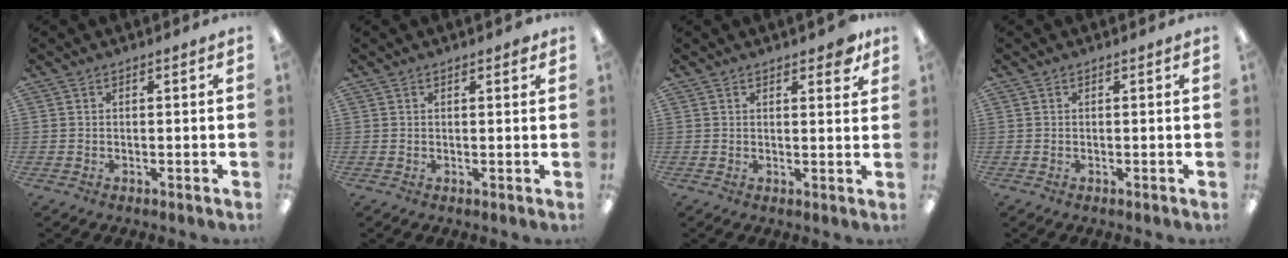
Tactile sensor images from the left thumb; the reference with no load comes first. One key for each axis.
{"total": 1.3, "fx": 1.0, "fy": 0.3, "fz": 0.7, "tx": -0.008, "ty": -0.003, "tz": 0.016}
{"total": 4.0, "fx": 3.0, "fy": 1.3, "fz": 2.3, "tx": -0.027, "ty": -0.010, "tz": 0.048}
{"total": 0.0}